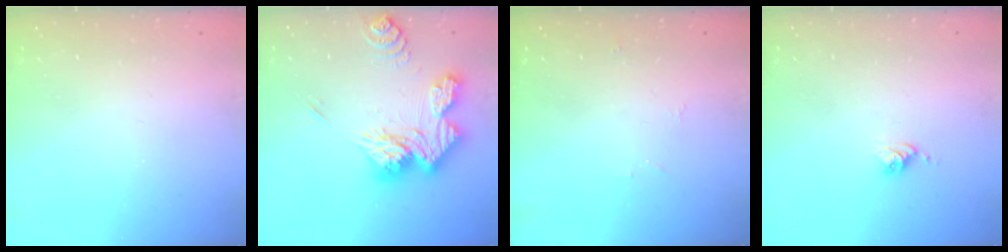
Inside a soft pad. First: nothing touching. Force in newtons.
{"total": 16.8, "press": 16.8, "slide": 0.2}
{"total": 2.9, "press": 2.8, "slide": 0.8}
{"total": 3.9, "press": 3.9, "slide": 0.3}